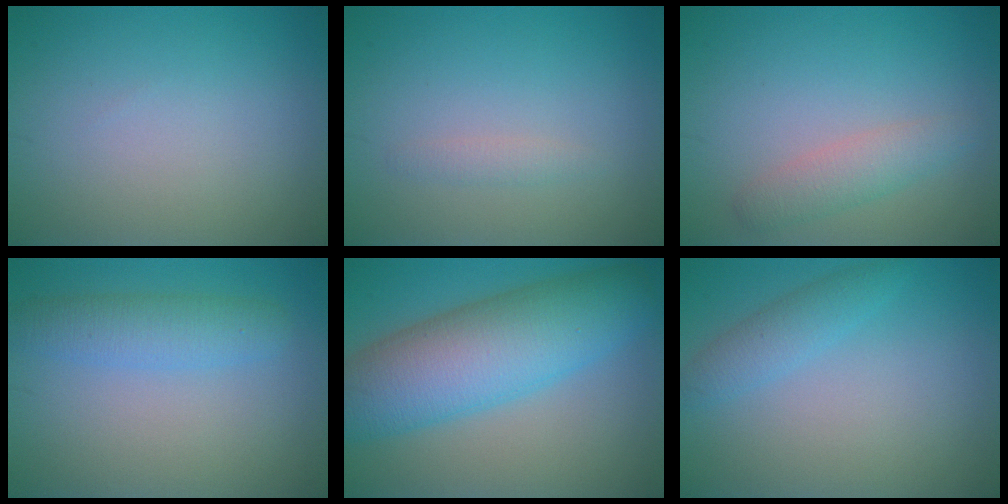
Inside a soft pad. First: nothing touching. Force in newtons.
{"total": 0.9, "press": 0.9, "slide": 0.1}
{"total": 2.4, "press": 2.3, "slide": 0.1}
{"total": 3.4, "press": 3.4, "slide": 0.1}
{"total": 10.1, "press": 10.1, "slide": 0.1}
{"total": 2.2, "press": 2.2, "slide": 0.0}